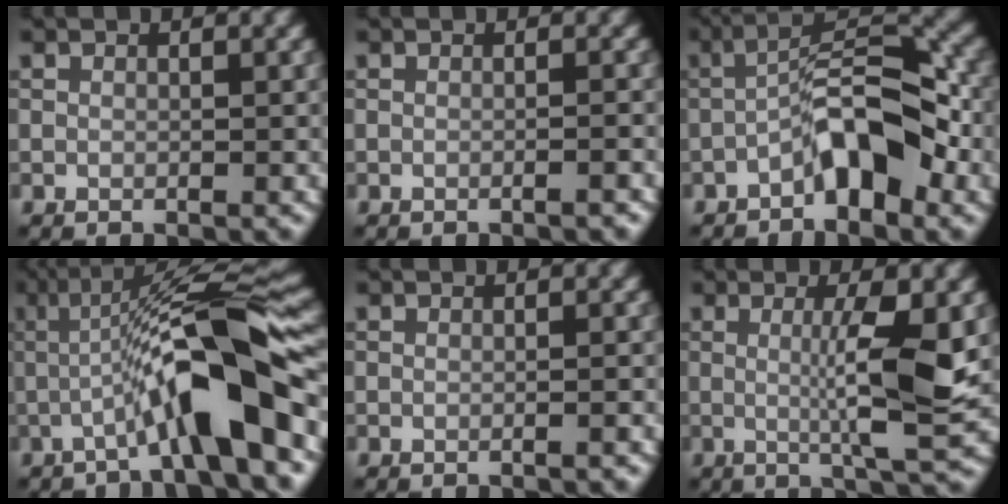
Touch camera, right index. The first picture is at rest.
{"total": 1.2, "force": [-0.6, 0.2, 1.0], "torque": [-0.009, 0.002, -0.020]}
{"total": 6.3, "force": [-2.6, 2.3, 5.3], "torque": [-0.083, 0.025, -0.049]}
{"total": 10.3, "force": [-2.0, 1.7, 9.9], "torque": [-0.145, 0.021, -0.042]}
{"total": 0.9, "force": [-0.4, 0.2, 0.7], "torque": [-0.006, 0.001, -0.015]}
{"total": 6.2, "force": [0.2, 0.9, 6.1], "torque": [-0.100, -0.006, 0.005]}